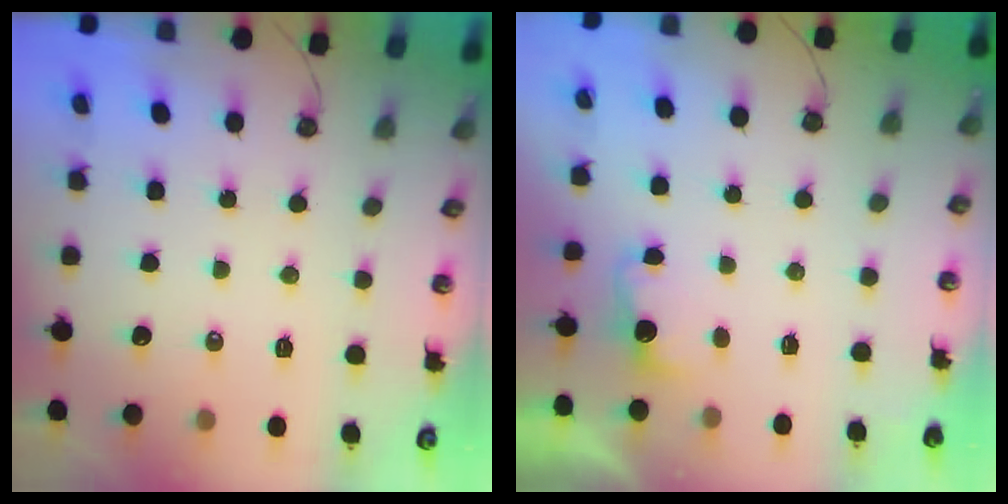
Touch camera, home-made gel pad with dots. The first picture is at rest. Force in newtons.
{"total": 2.8, "press": 2.6, "slide": 0.9}